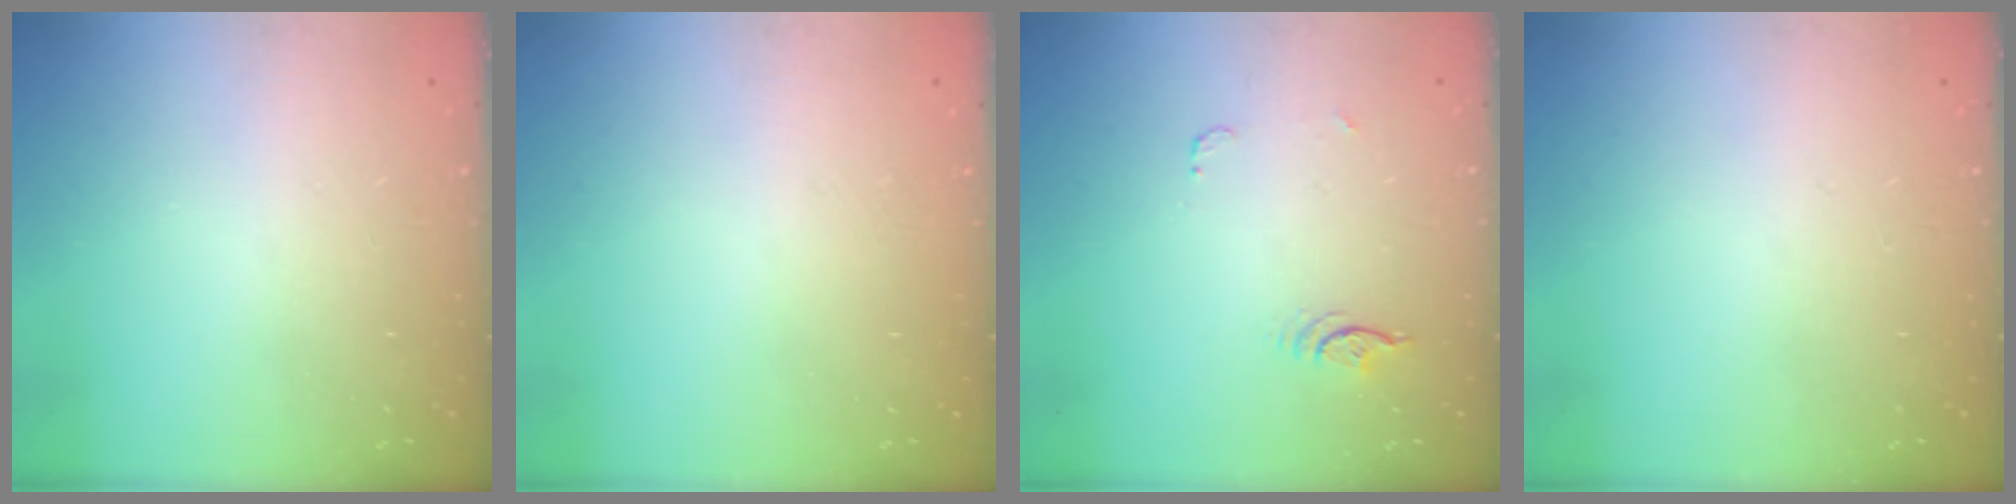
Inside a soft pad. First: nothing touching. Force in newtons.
{"total": 0.0}
{"total": 3.9, "press": 3.5, "slide": 1.7}
{"total": 0.0}